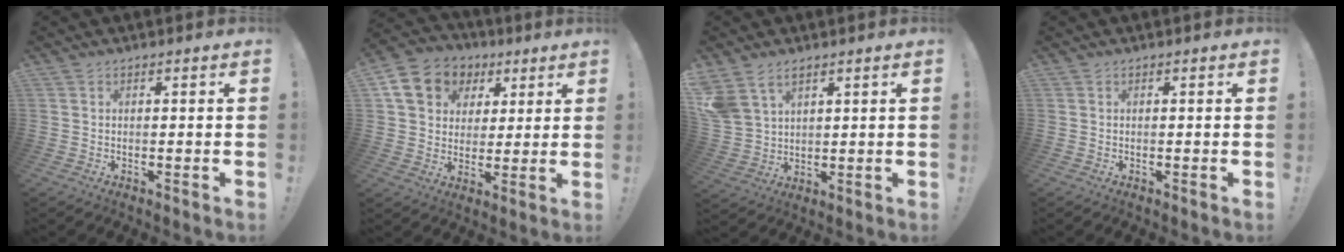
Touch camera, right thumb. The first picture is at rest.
{"total": 13.4, "force": [5.3, 11.0, 5.4], "torque": [-0.075, -0.020, 0.109]}
{"total": 7.6, "force": [4.8, 4.8, 3.5], "torque": [-0.074, -0.022, 0.100]}
{"total": 0.0}